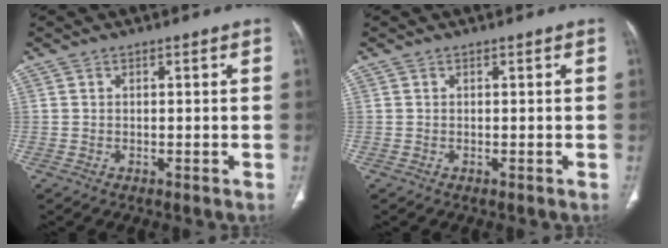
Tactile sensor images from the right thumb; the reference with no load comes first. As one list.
[{"total": 0.0}]